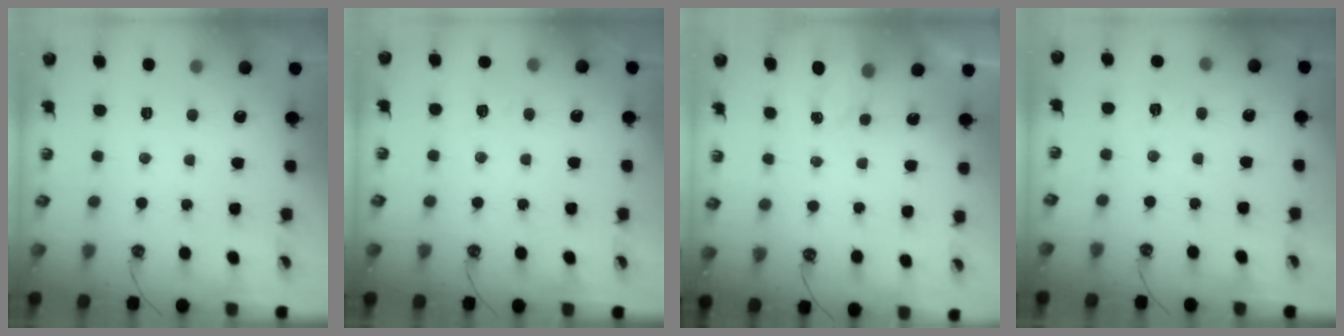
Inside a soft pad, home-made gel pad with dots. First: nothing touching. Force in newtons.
{"total": 6.3, "press": 6.3, "slide": 0.5}
{"total": 2.4, "press": 2.4, "slide": 0.3}
{"total": 4.2, "press": 4.2, "slide": 0.4}